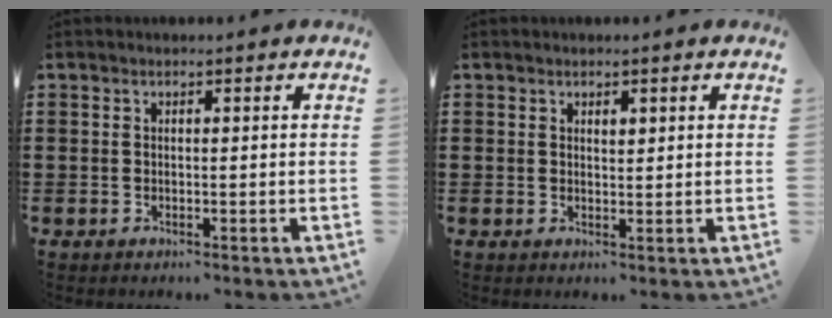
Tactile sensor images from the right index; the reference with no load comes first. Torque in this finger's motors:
{"motor_torque": [0.30, 0.12, 0.01, 0.03]}